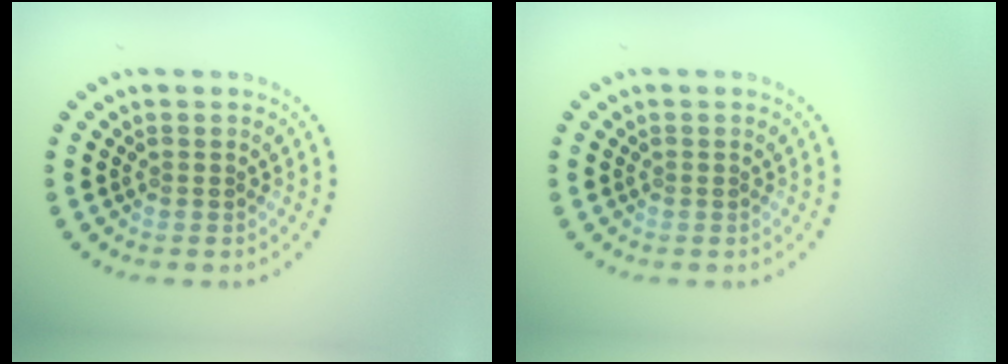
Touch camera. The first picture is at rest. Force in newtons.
{"total": 0.0}